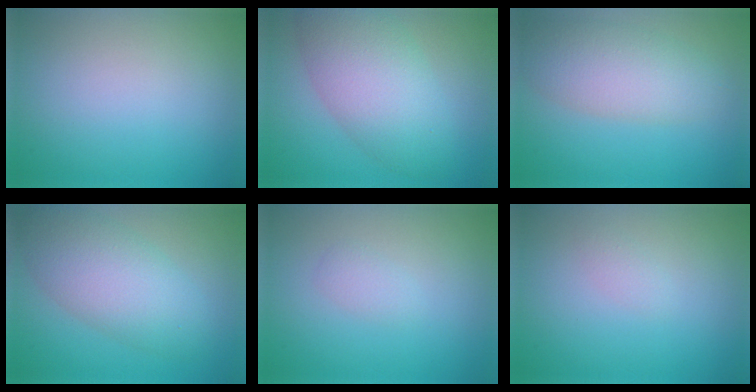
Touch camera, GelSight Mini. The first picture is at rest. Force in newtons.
{"total": 7.6, "press": 7.6, "slide": 0.1}
{"total": 5.2, "press": 5.2, "slide": 0.3}
{"total": 6.5, "press": 6.5, "slide": 0.2}
{"total": 1.1, "press": 1.1, "slide": 0.1}
{"total": 0.8, "press": 0.8, "slide": 0.0}